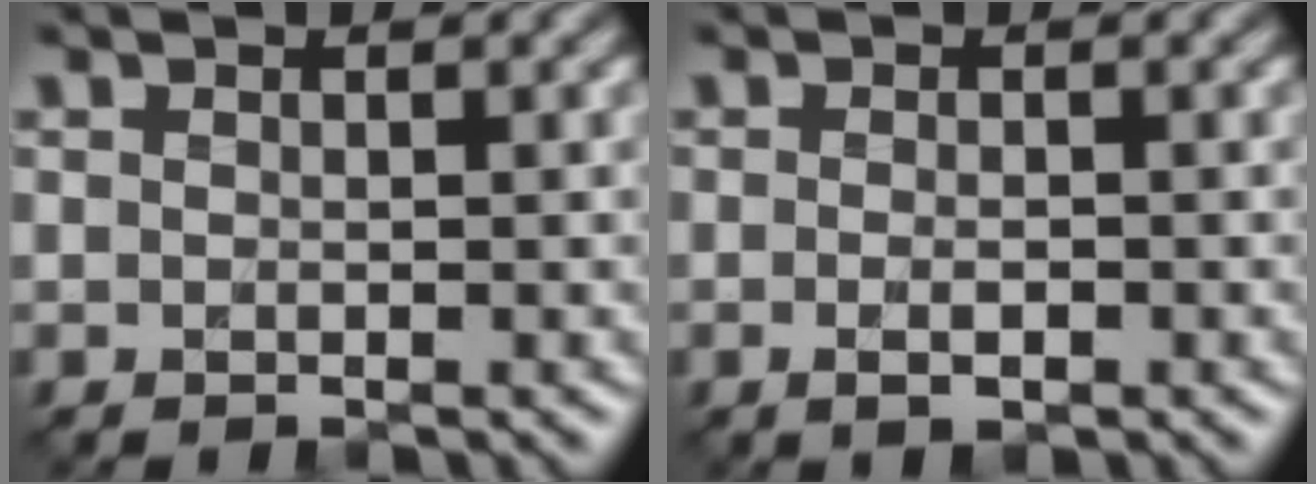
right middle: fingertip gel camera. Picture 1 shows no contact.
{"total": 1.5, "force": [-0.5, 0.5, 1.3], "torque": [-0.025, -0.005, -0.011]}